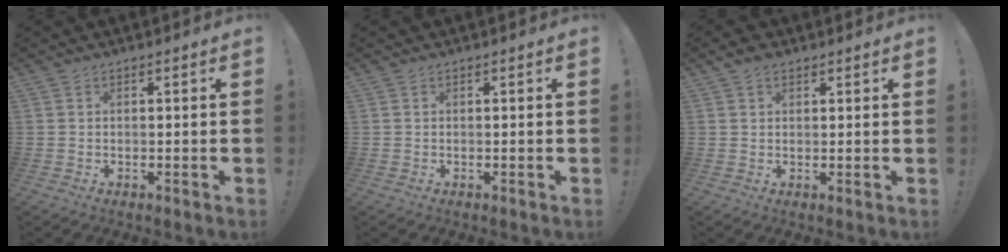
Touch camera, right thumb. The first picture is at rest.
{"total": 0.0}
{"total": 2.9, "force": [2.0, 1.7, 1.2], "torque": [-0.018, -0.006, 0.036]}